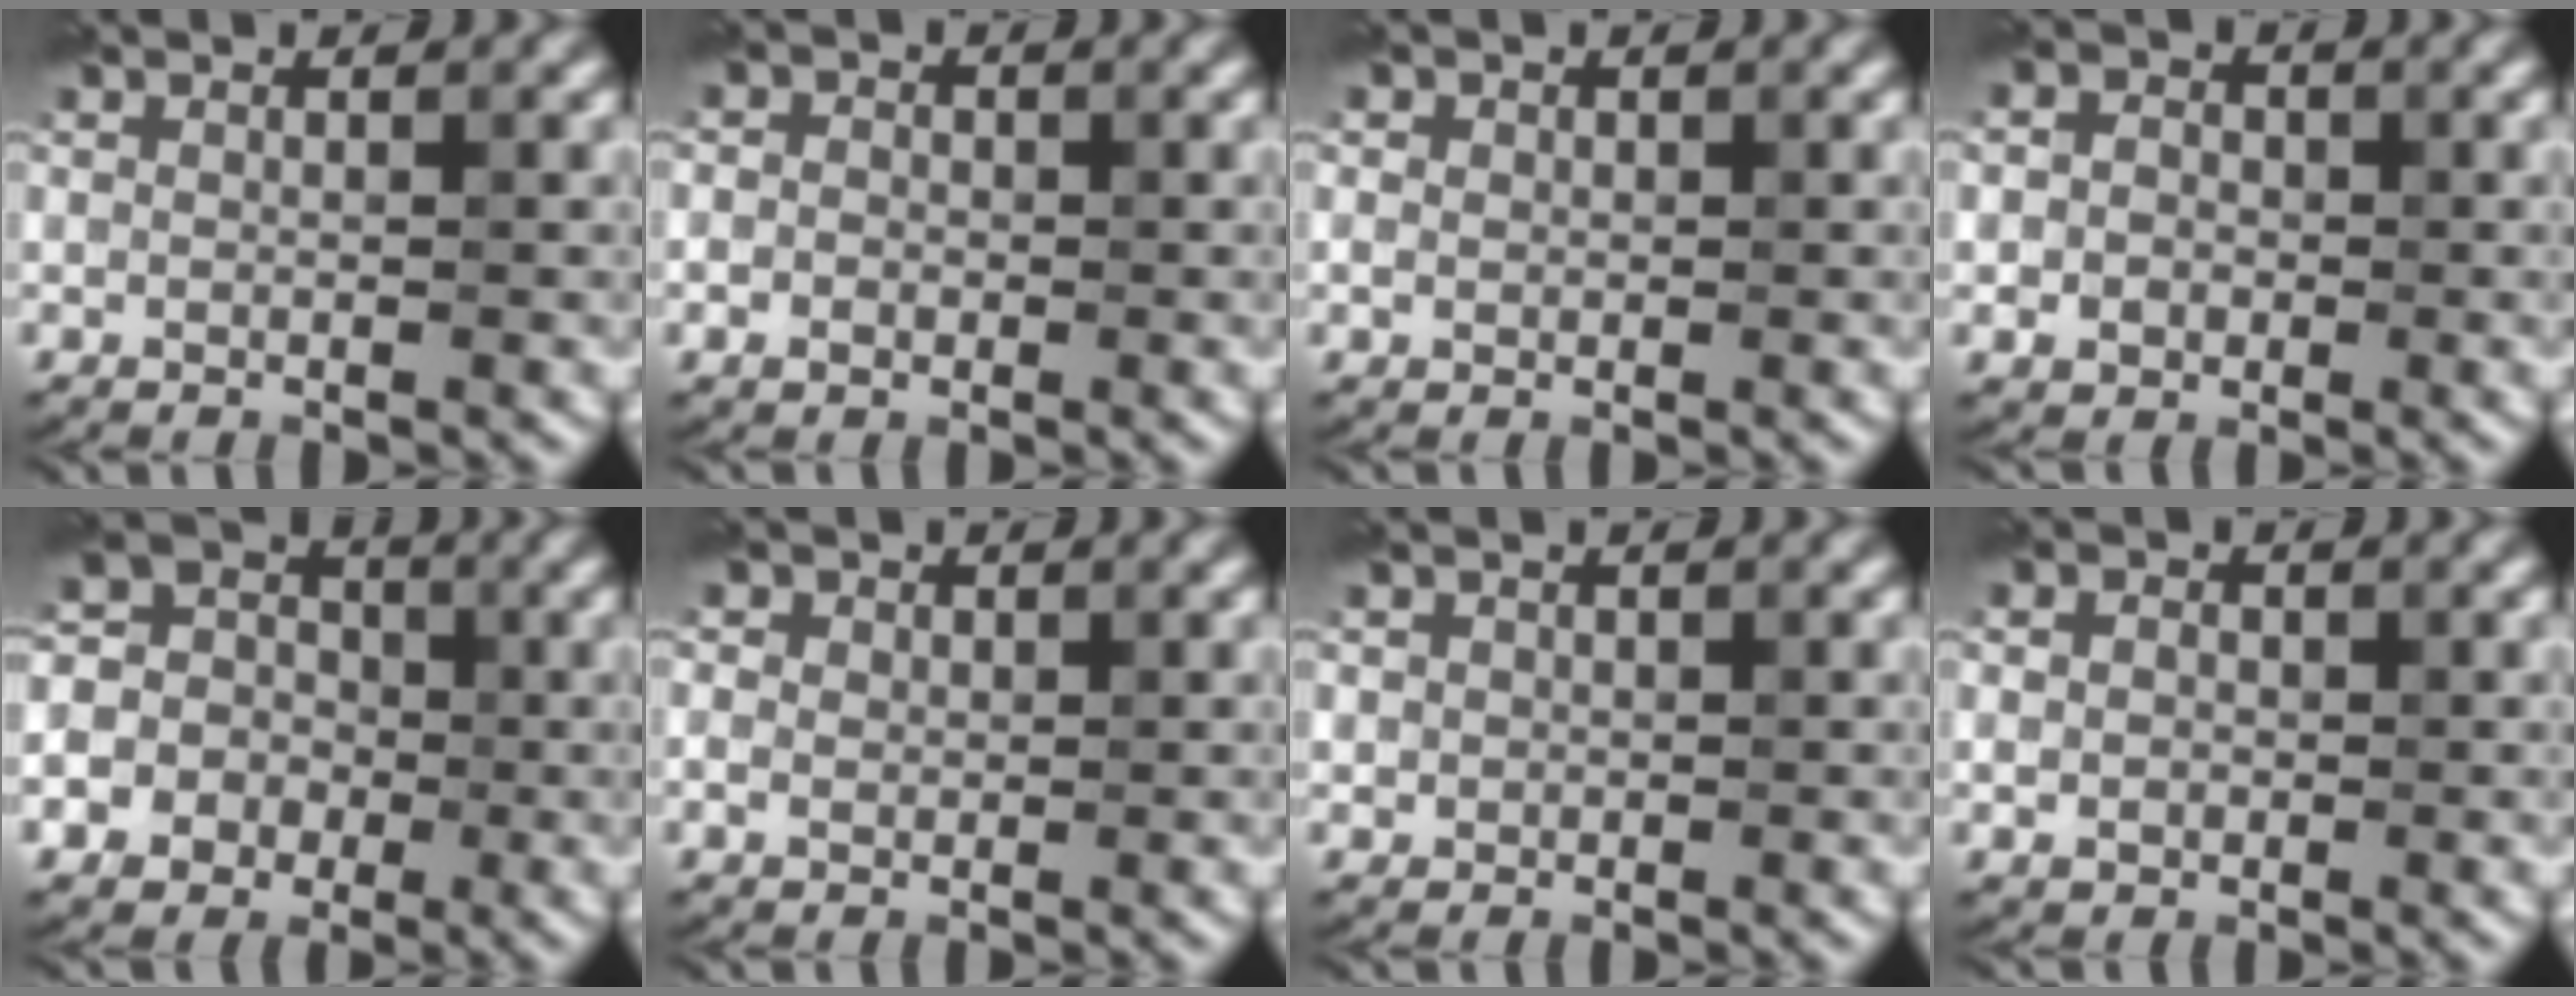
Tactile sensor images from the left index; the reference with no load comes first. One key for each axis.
{"total": 2.0, "fx": -0.3, "fy": 1.8, "fz": 0.9, "tx": 0.002, "ty": 0.001, "tz": -0.015}
{"total": 1.5, "fx": 0.3, "fy": 1.4, "fz": 0.5, "tx": -0.007, "ty": 0.001, "tz": 0.000}
{"total": 3.6, "fx": 0.2, "fy": 3.2, "fz": 1.6, "tx": -0.004, "ty": 0.006, "tz": -0.022}
{"total": 7.8, "fx": -2.6, "fy": 7.1, "fz": 2.1, "tx": -0.049, "ty": 0.002, "tz": -0.060}
{"total": 2.6, "fx": 0.6, "fy": 2.2, "fz": 1.2, "tx": -0.017, "ty": 0.009, "tz": -0.003}
{"total": 1.1, "fx": 0.1, "fy": 1.1, "fz": 0.1, "tx": 0.012, "ty": -0.005, "tz": 0.003}
{"total": 1.8, "fx": 0.0, "fy": 1.6, "fz": 0.8, "tx": -0.012, "ty": -0.004, "tz": -0.002}